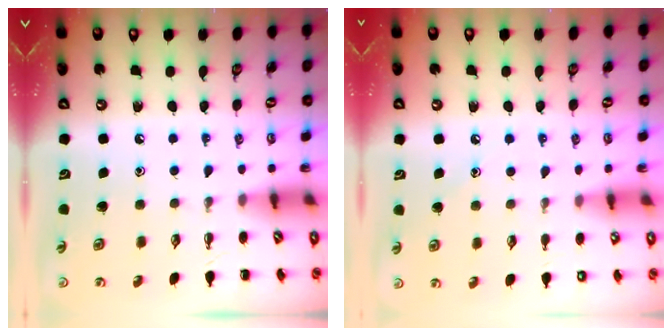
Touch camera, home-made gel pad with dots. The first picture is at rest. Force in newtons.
{"total": 6.8, "press": 6.6, "slide": 1.9}